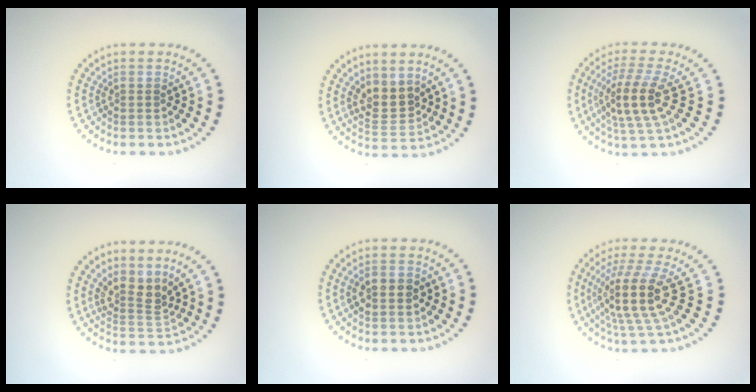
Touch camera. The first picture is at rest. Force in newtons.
{"total": 2.9, "press": 2.6, "slide": 1.3}
{"total": 4.4, "press": 3.7, "slide": 2.3}
{"total": 2.8, "press": 2.0, "slide": 2.0}
{"total": 3.0, "press": 2.9, "slide": 0.3}
{"total": 5.0, "press": 3.7, "slide": 3.3}